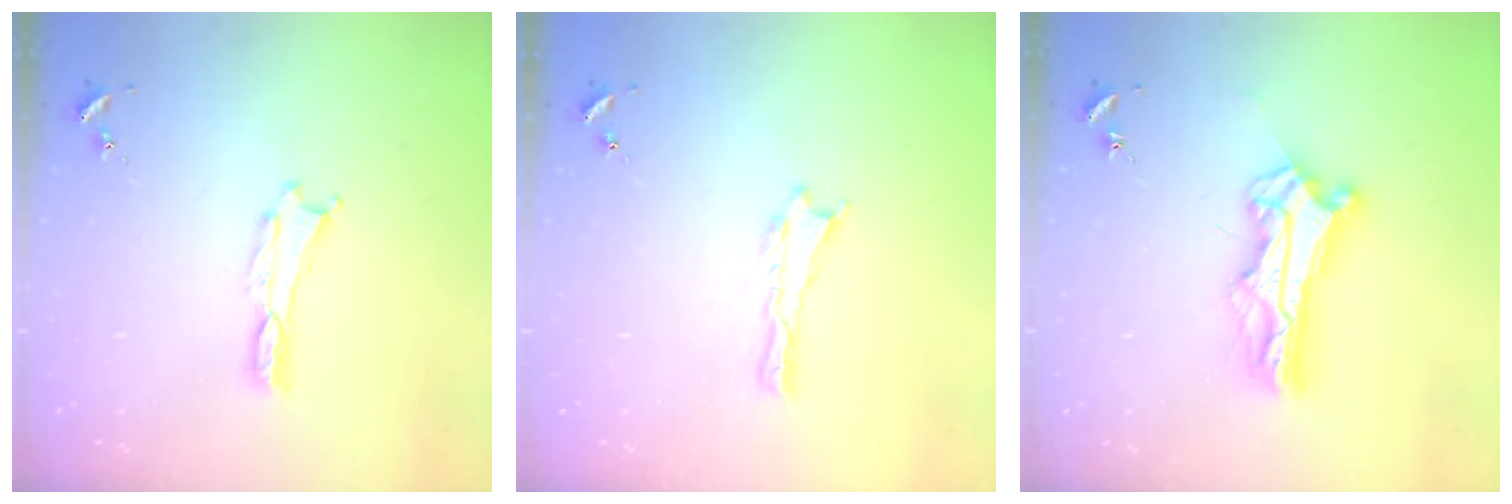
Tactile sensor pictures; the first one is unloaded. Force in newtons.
{"total": 0.0}
{"total": 9.7, "press": 9.7, "slide": 0.8}